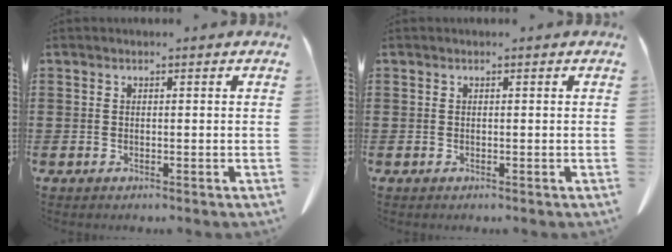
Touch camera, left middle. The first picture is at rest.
{"total": 0.0}